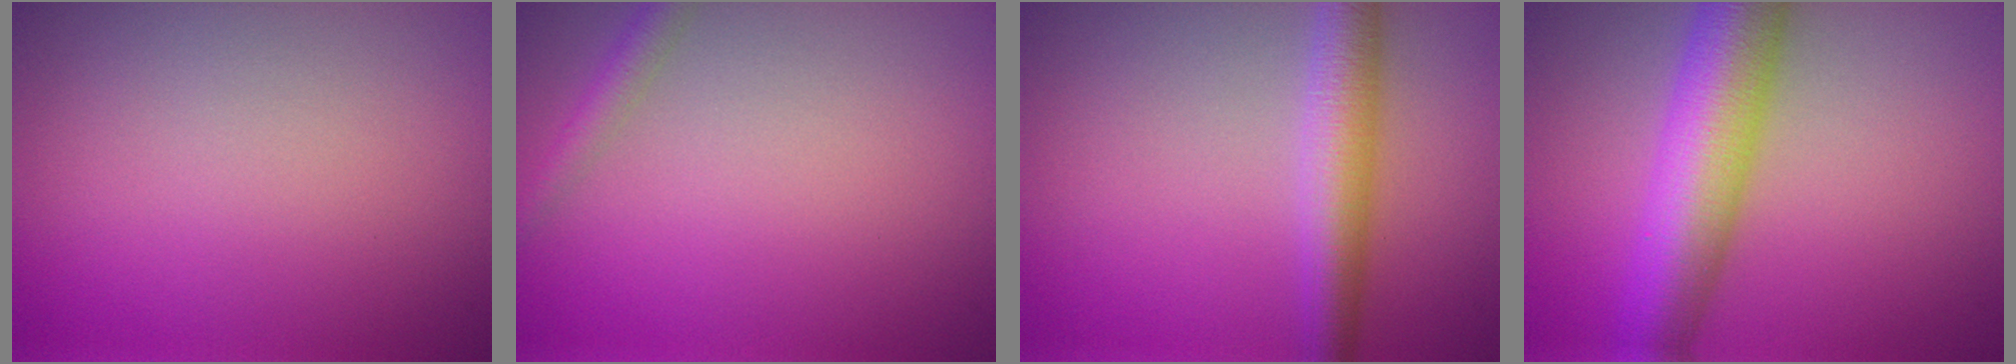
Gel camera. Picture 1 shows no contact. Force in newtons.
{"total": 1.8, "press": 1.8, "slide": 0.0}
{"total": 4.5, "press": 4.5, "slide": 0.1}
{"total": 8.5, "press": 8.5, "slide": 0.2}